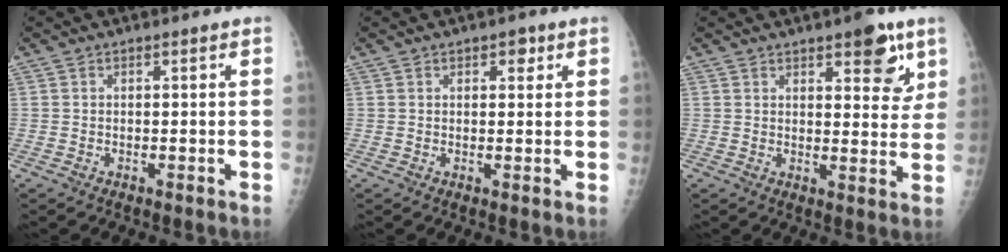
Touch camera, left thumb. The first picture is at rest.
{"total": 2.3, "force": [1.2, 1.4, 1.4], "torque": [-0.002, -0.003, 0.013]}
{"total": 8.9, "force": [5.1, 3.7, 6.3], "torque": [-0.051, -0.024, 0.065]}